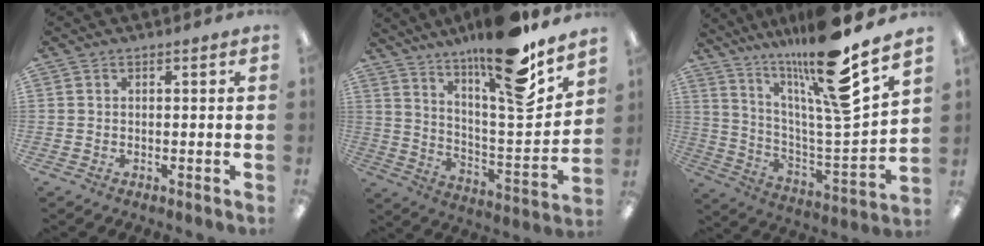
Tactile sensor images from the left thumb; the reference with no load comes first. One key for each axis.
{"total": 19.1, "fx": 14.8, "fy": 2.8, "fz": 11.8, "tx": -0.192, "ty": -0.112, "tz": 0.238}
{"total": 20.0, "fx": 15.5, "fy": 1.0, "fz": 12.6, "tx": -0.219, "ty": -0.111, "tz": 0.240}